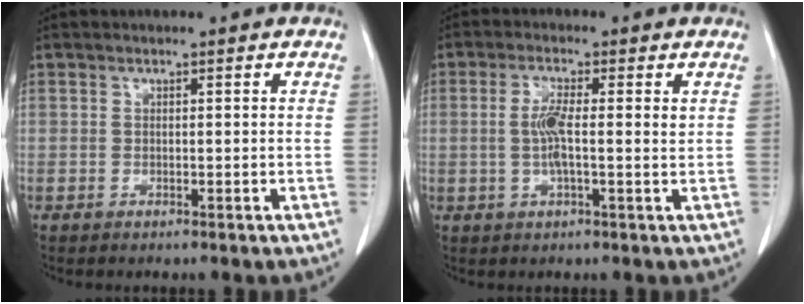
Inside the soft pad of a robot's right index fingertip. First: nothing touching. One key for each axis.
{"total": 4.7, "fx": 0.5, "fy": 0.7, "fz": 4.7, "tx": -0.091, "ty": 0.004, "tz": 0.003}